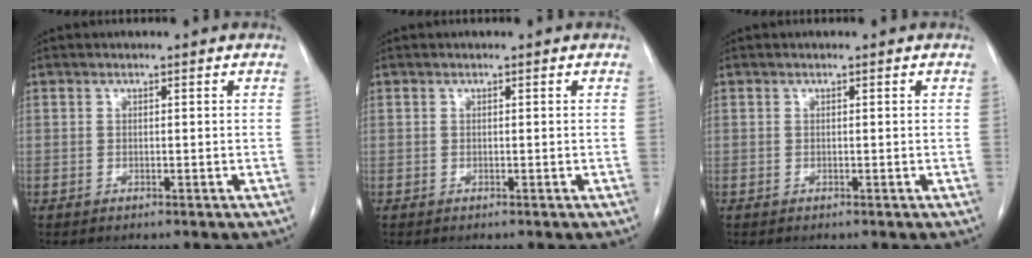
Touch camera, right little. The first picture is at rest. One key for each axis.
{"total": 0.0}
{"total": 0.0}